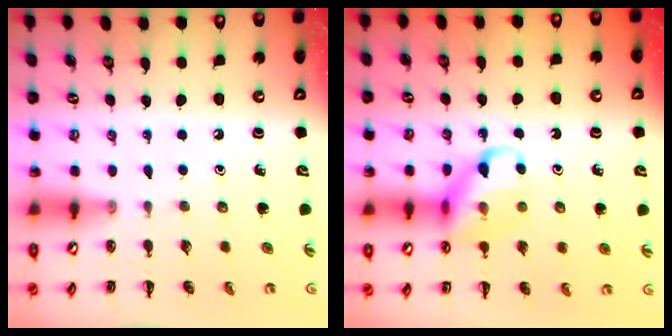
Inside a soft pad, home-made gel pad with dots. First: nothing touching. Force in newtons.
{"total": 12.1, "press": 11.9, "slide": 2.0}